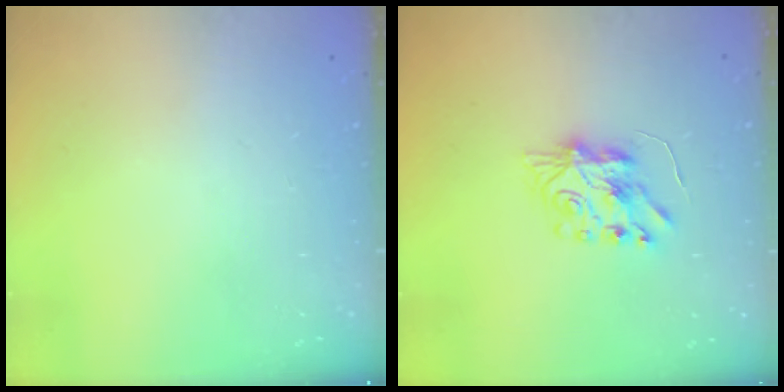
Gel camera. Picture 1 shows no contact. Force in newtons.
{"total": 7.4, "press": 7.4, "slide": 0.4}